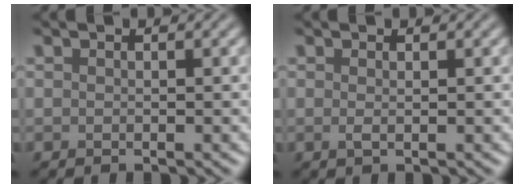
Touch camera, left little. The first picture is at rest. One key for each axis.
{"total": 0.7, "fx": 0.1, "fy": 0.2, "fz": 0.7, "tx": -0.013, "ty": 0.000, "tz": 0.002}